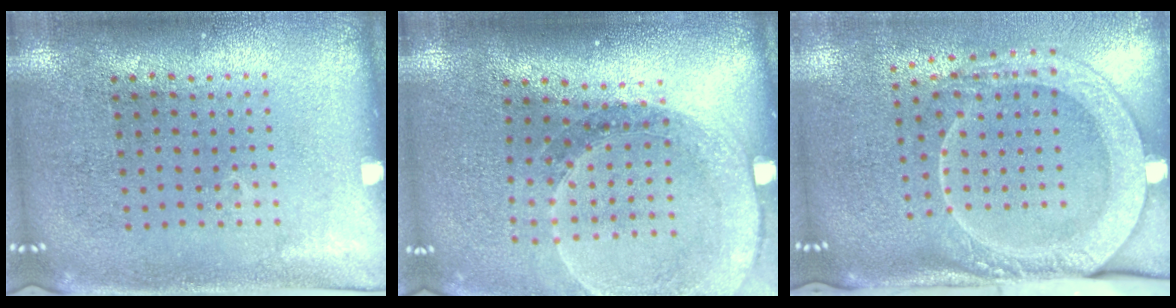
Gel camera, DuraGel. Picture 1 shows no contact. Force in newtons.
{"total": 1.5, "press": 1.5, "slide": 0.1}
{"total": 2.8, "press": 2.1, "slide": 1.8}